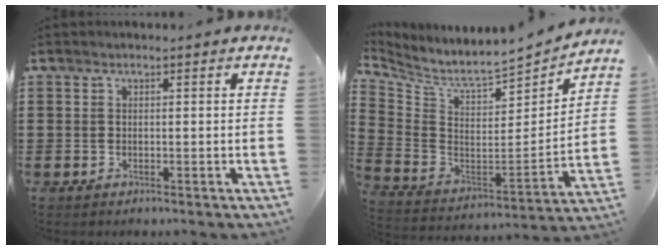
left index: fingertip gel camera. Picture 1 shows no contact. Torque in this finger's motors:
{"motor_torque": [1.36, -0.78, 0.17, 0.05]}